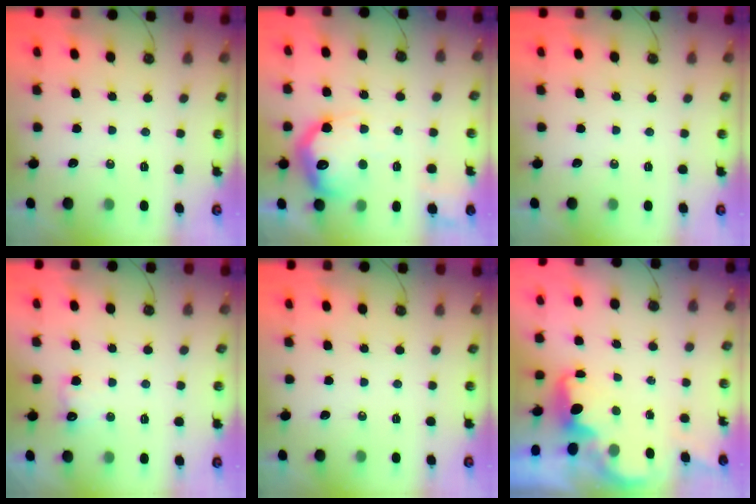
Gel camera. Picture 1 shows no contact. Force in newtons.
{"total": 20.9, "press": 20.9, "slide": 1.4}
{"total": 0.0}
{"total": 6.6, "press": 6.5, "slide": 1.1}
{"total": 0.0}
{"total": 1.9, "press": 1.7, "slide": 0.8}